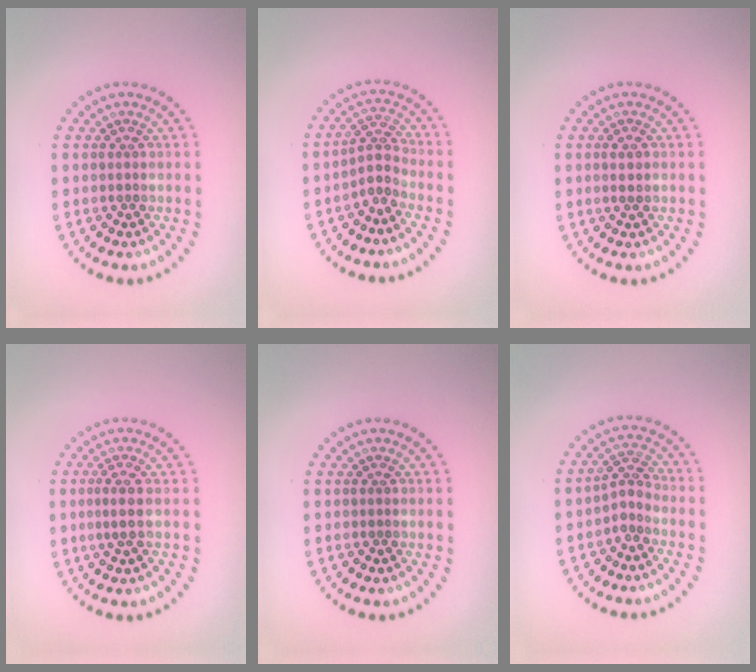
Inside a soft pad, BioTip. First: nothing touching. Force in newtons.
{"total": 2.2, "press": 1.6, "slide": 1.5}
{"total": 1.1, "press": 1.0, "slide": 0.4}
{"total": 1.7, "press": 1.3, "slide": 1.2}
{"total": 0.0}
{"total": 1.9, "press": 1.4, "slide": 1.3}